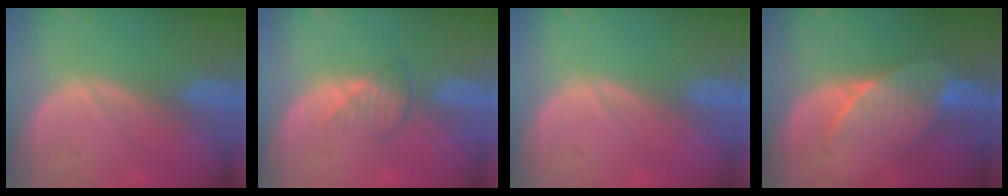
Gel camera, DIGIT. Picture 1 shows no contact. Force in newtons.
{"total": 2.8, "press": 2.7, "slide": 0.8}
{"total": 0.0}
{"total": 7.1, "press": 6.5, "slide": 2.8}